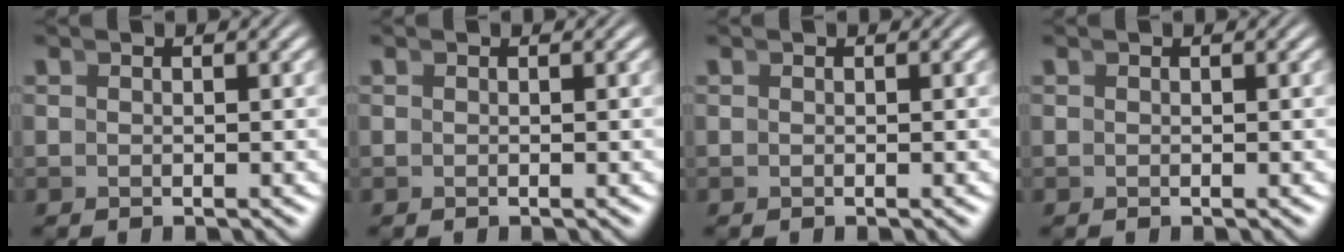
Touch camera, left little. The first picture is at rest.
{"total": 0.0}
{"total": 0.0}
{"total": 0.0}